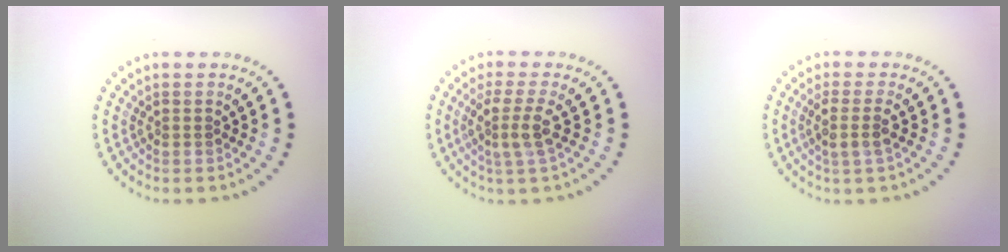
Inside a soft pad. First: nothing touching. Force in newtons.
{"total": 2.8, "press": 2.2, "slide": 1.7}
{"total": 2.2, "press": 1.8, "slide": 1.2}